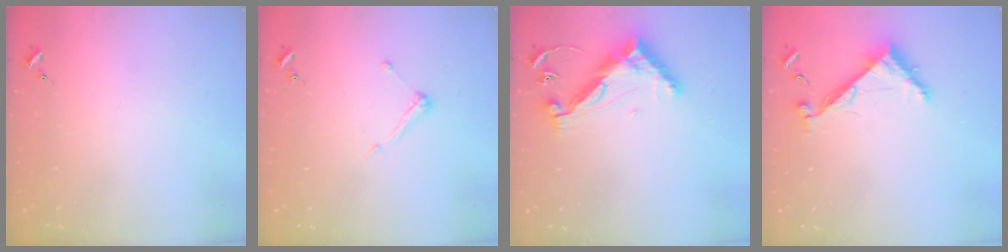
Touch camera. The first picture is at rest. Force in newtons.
{"total": 5.7, "press": 5.7, "slide": 0.4}
{"total": 12.7, "press": 12.7, "slide": 0.5}
{"total": 7.3, "press": 7.3, "slide": 0.6}